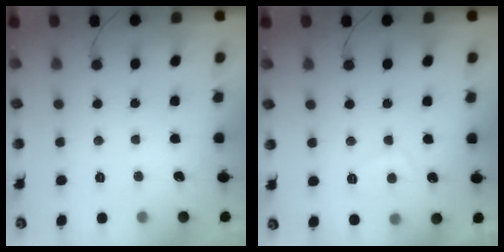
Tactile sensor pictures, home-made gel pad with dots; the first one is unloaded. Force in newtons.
{"total": 3.9, "press": 3.8, "slide": 0.6}